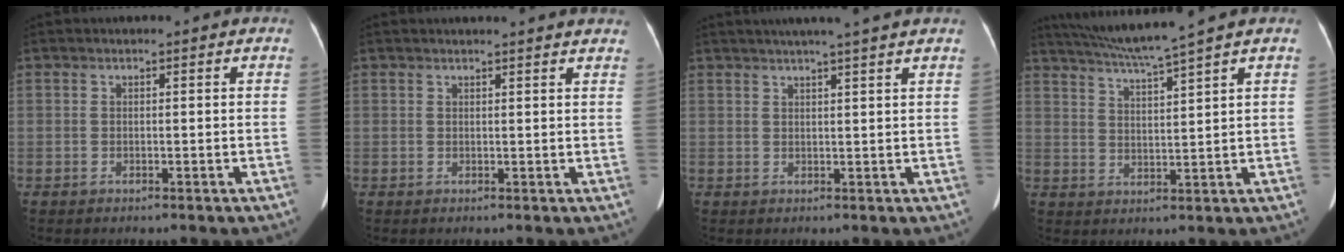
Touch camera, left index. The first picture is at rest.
{"total": 7.3, "force": [7.0, 0.2, 2.0], "torque": [-0.021, 0.007, 0.060]}
{"total": 7.5, "force": [6.2, -1.0, 4.1], "torque": [-0.057, 0.022, 0.074]}
{"total": 7.8, "force": [6.7, -2.0, 3.5], "torque": [-0.064, 0.001, 0.123]}